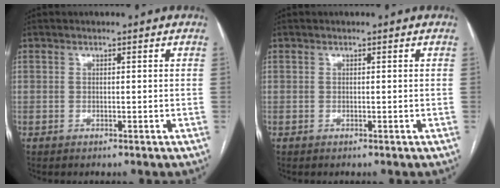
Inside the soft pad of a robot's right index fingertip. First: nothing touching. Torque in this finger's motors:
{"motor_torque": [0.00, 0.00, 0.00, 0.00]}